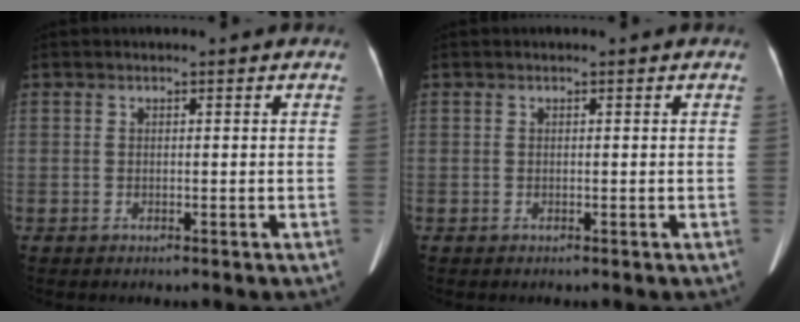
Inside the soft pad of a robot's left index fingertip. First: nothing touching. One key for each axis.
{"total": 0.0}